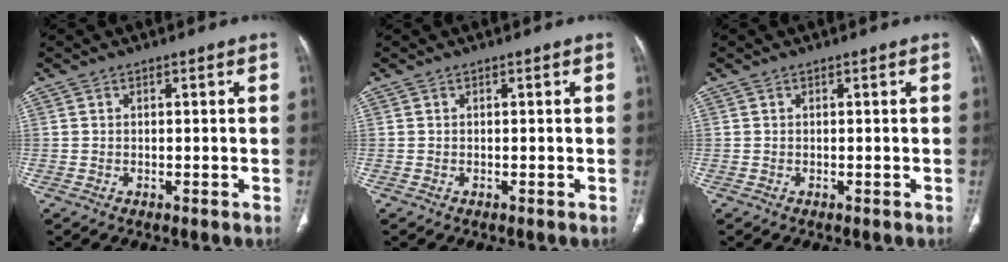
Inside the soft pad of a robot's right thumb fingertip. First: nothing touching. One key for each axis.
{"total": 0.0}
{"total": 0.0}